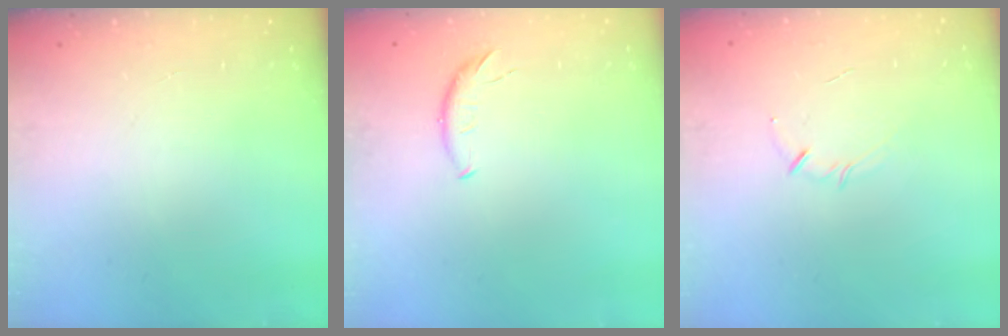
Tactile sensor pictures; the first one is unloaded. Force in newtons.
{"total": 6.0, "press": 6.0, "slide": 0.4}
{"total": 3.6, "press": 3.5, "slide": 0.8}